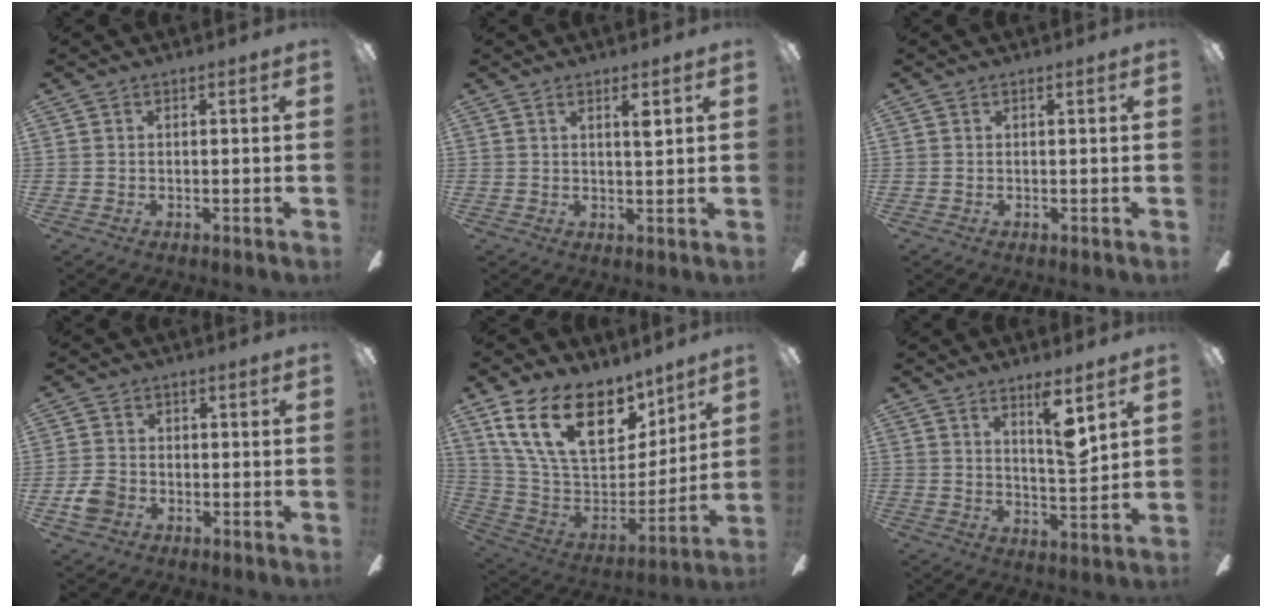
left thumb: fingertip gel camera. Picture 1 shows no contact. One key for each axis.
{"total": 3.0, "fx": 1.6, "fy": 0.2, "fz": 2.5, "tx": -0.038, "ty": -0.006, "tz": 0.023}
{"total": 0.0}
{"total": 4.9, "fx": -2.1, "fy": 3.7, "fz": 2.4, "tx": -0.049, "ty": 0.012, "tz": -0.038}
{"total": 23.3, "fx": 13.3, "fy": 12.5, "fz": 14.4, "tx": -0.278, "ty": -0.076, "tz": 0.243}
{"total": 8.3, "fx": 5.1, "fy": 1.2, "fz": 6.4, "tx": -0.097, "ty": -0.029, "tz": 0.078}